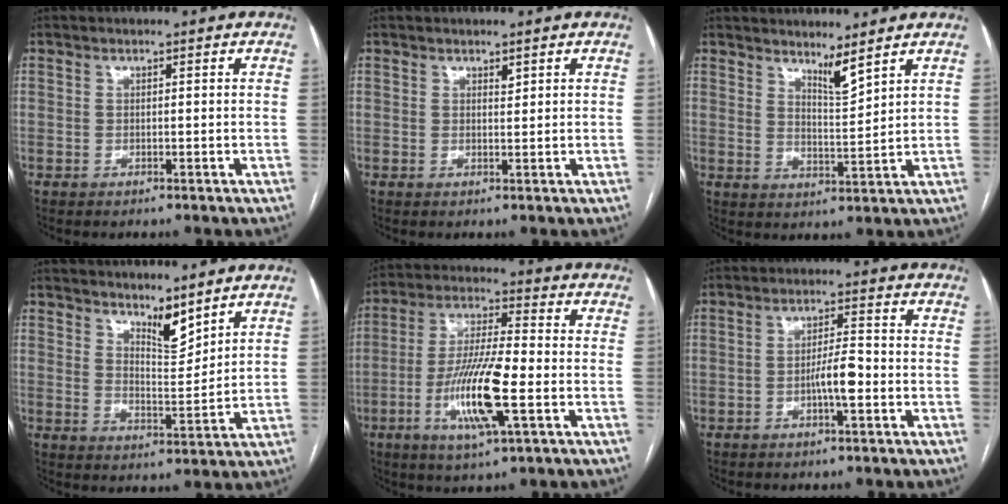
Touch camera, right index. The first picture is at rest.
{"total": 0.8, "force": [0.6, 0.3, 0.5], "torque": [-0.009, -0.003, 0.010]}
{"total": 3.7, "force": [3.2, -0.3, 1.9], "torque": [-0.037, -0.021, 0.062]}
{"total": 5.4, "force": [4.5, 1.3, 2.7], "torque": [-0.048, -0.011, 0.083]}
{"total": 13.3, "force": [-4.0, 1.7, 12.5], "torque": [-0.247, -0.009, -0.074]}
{"total": 4.5, "force": [-1.6, 0.6, 4.2], "torque": [-0.073, 0.005, -0.027]}